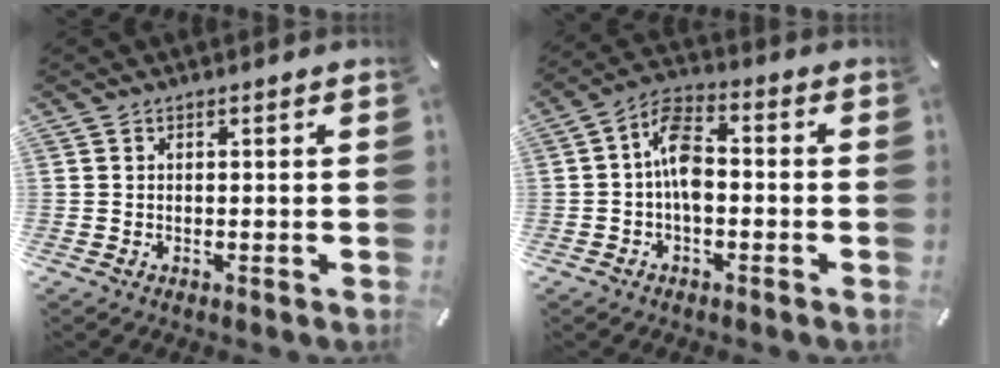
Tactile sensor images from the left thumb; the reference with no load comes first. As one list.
[{"total": 8.8, "force": [-1.3, 4.9, 7.2], "torque": [-0.149, 0.016, -0.024]}]